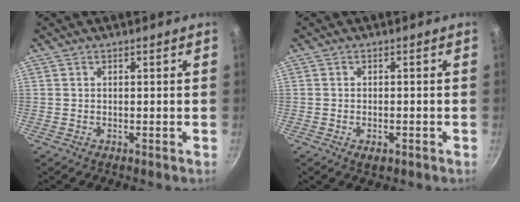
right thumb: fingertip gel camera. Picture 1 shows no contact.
{"total": 2.2, "force": [-1.0, 1.1, 1.6], "torque": [-0.027, 0.000, -0.016]}